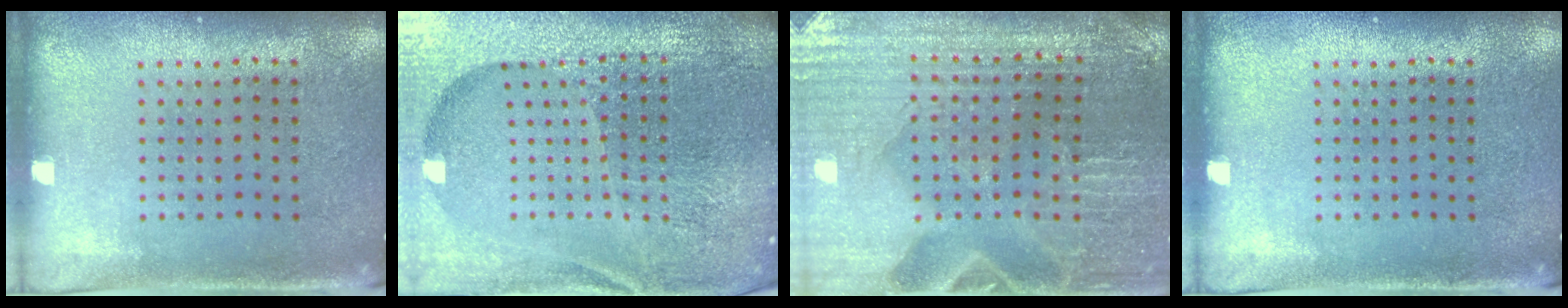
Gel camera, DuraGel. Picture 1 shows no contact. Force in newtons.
{"total": 6.8, "press": 5.9, "slide": 3.4}
{"total": 2.2, "press": 2.1, "slide": 0.2}
{"total": 0.0}